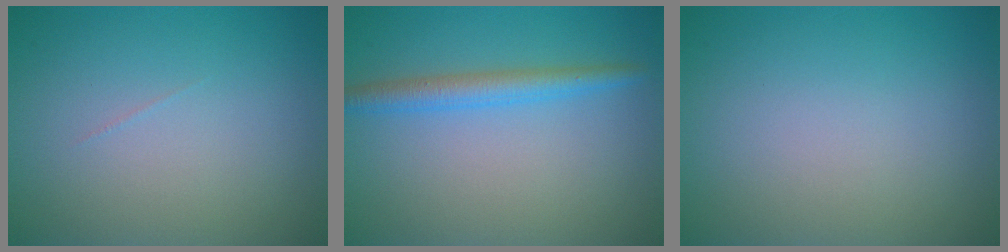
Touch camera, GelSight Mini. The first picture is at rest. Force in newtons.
{"total": 2.7, "press": 2.7, "slide": 0.1}
{"total": 0.0}